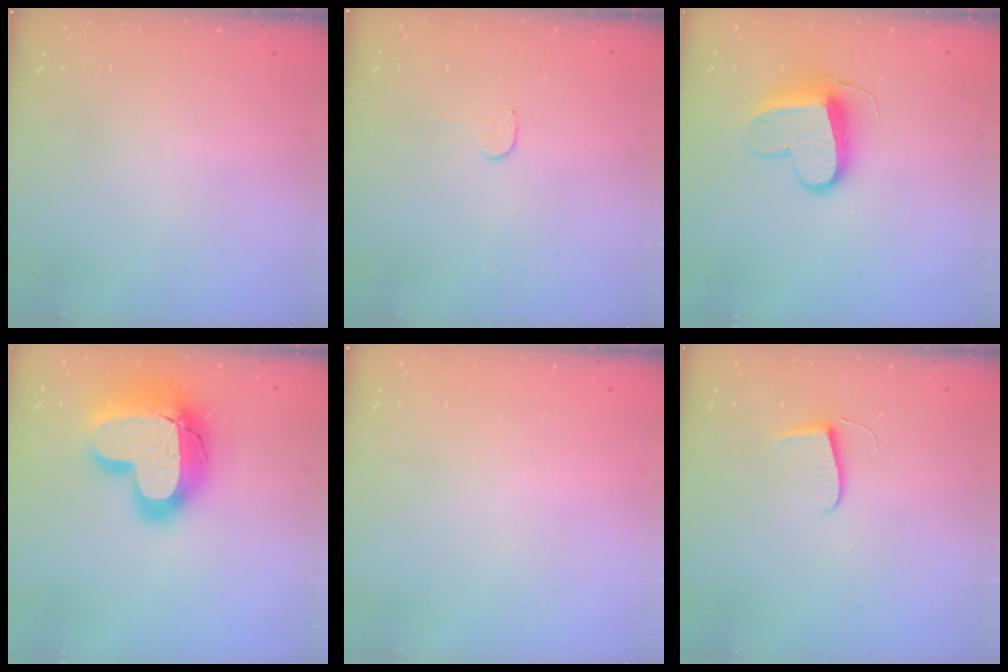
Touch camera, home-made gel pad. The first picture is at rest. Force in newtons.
{"total": 2.8, "press": 2.8, "slide": 0.2}
{"total": 9.9, "press": 9.9, "slide": 0.0}
{"total": 23.0, "press": 22.9, "slide": 1.6}
{"total": 0.0}
{"total": 5.9, "press": 5.8, "slide": 0.6}